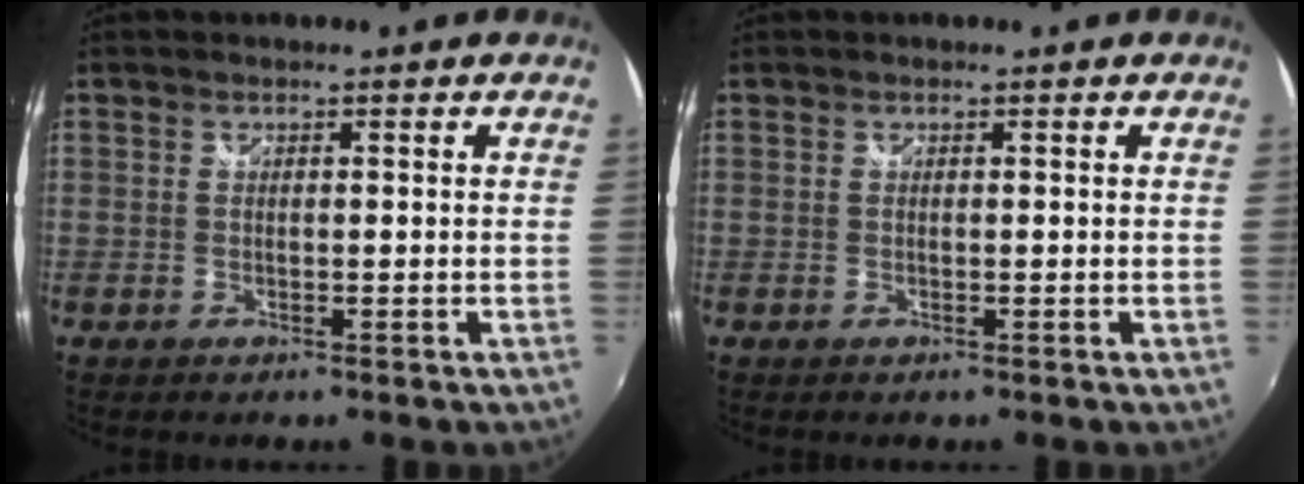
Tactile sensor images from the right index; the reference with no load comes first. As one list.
[{"total": 0.0}]